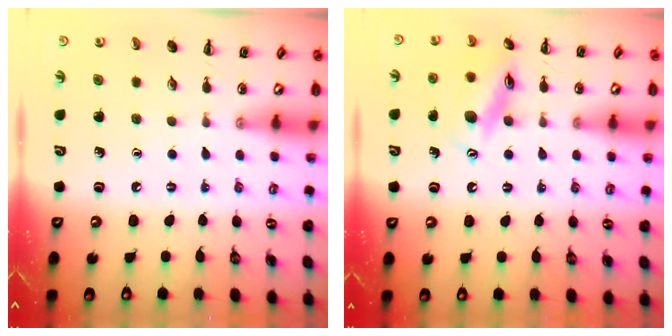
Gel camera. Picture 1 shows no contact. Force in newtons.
{"total": 14.5, "press": 14.4, "slide": 1.7}